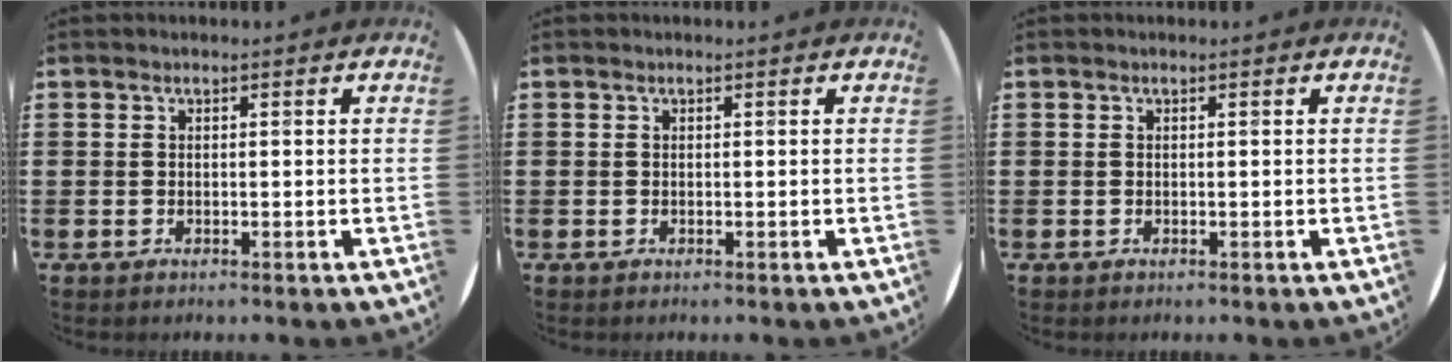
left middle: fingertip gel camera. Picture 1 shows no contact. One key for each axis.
{"total": 0.0}
{"total": 0.0}